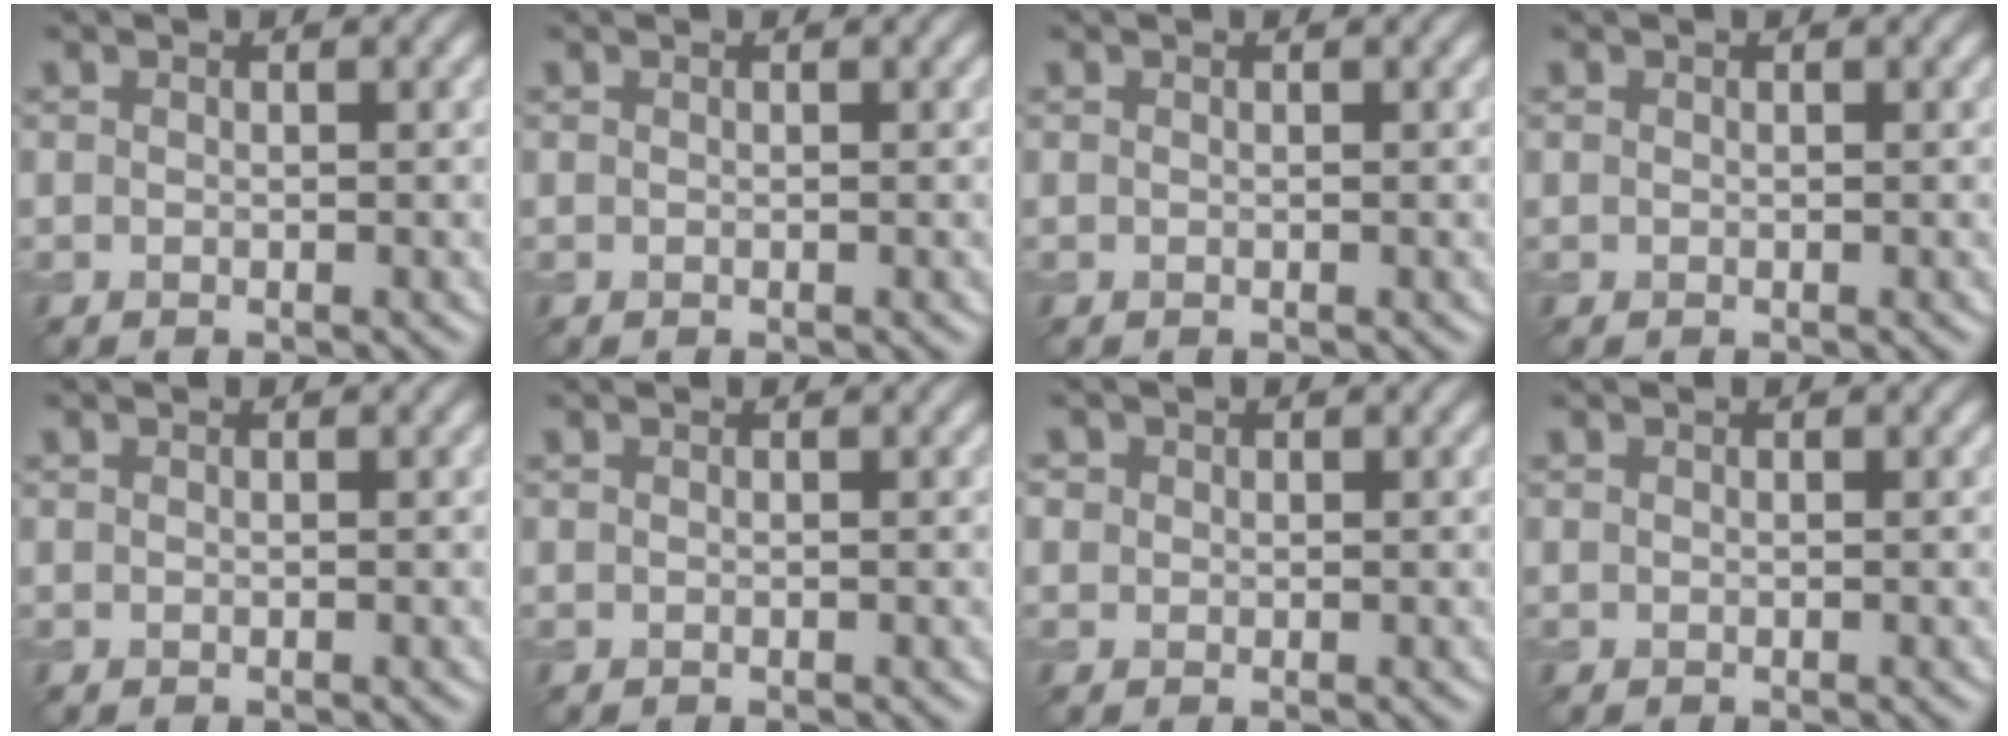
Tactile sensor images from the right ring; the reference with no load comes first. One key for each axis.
{"total": 0.0}
{"total": 0.0}
{"total": 0.0}
{"total": 0.0}
{"total": 0.0}
{"total": 1.1, "fx": 0.4, "fy": 1.0, "fz": 0.2, "tx": 0.001, "ty": -0.001, "tz": 0.000}
{"total": 0.0}